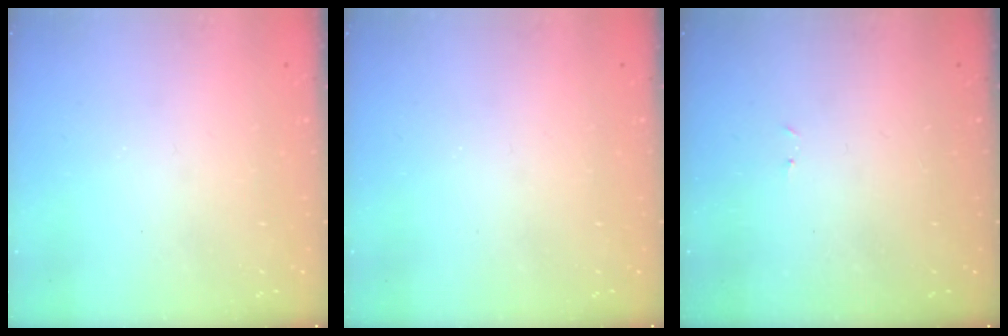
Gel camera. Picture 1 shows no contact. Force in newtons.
{"total": 0.0}
{"total": 3.0, "press": 2.9, "slide": 0.4}